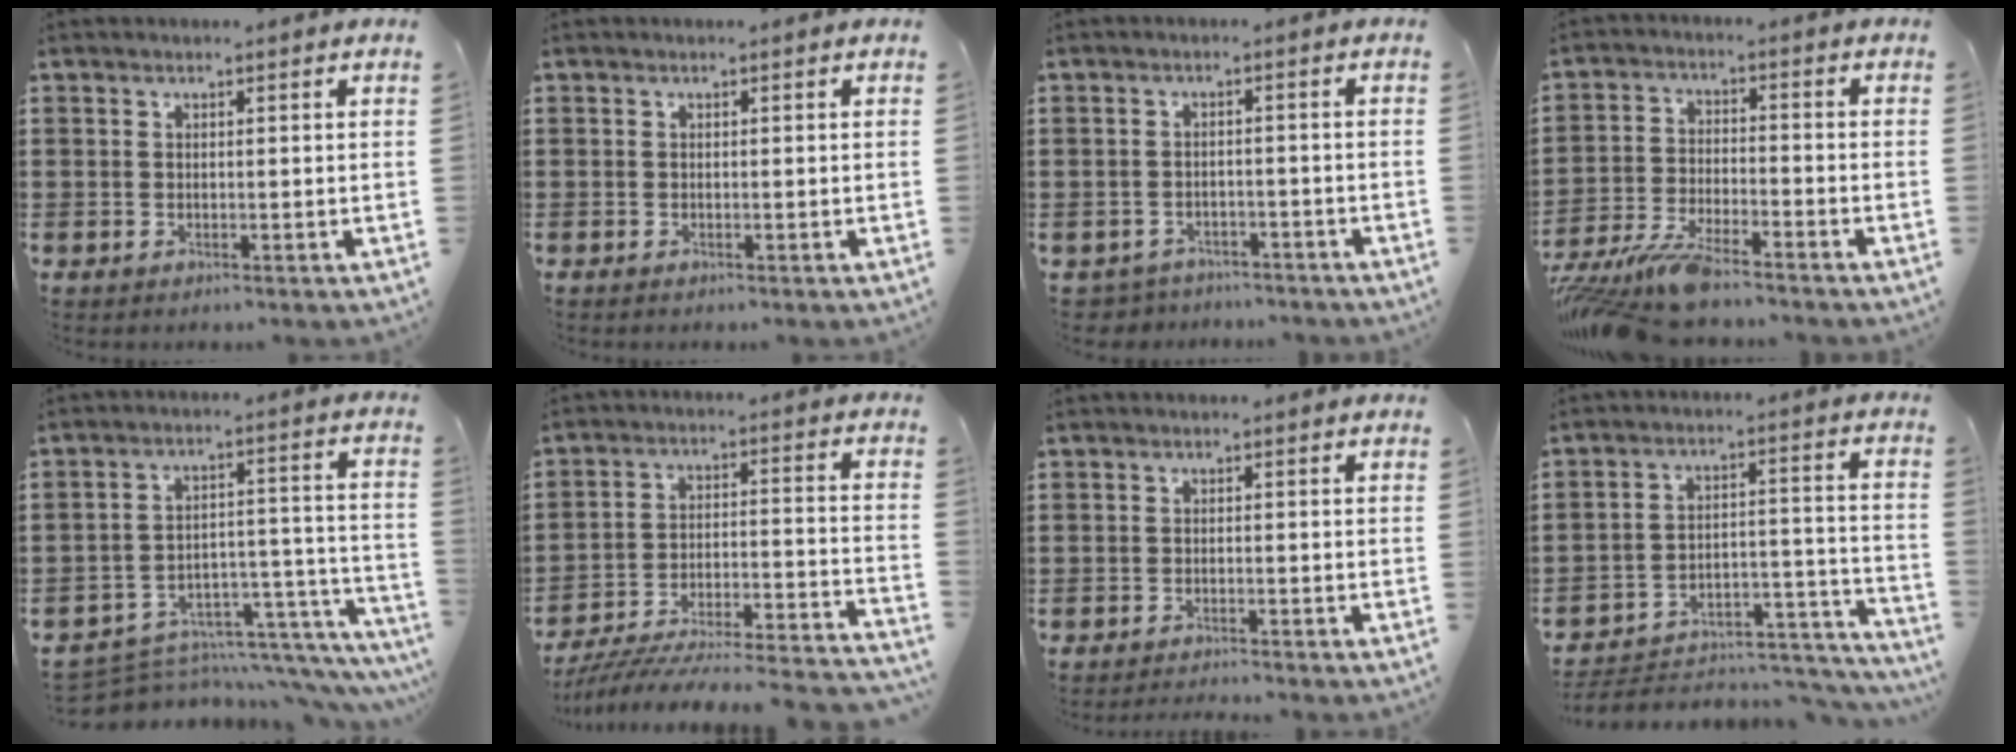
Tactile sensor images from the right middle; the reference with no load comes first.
{"total": 0.0}
{"total": 2.7, "force": [-2.7, 0.5, -0.4], "torque": [-0.002, -0.002, -0.060]}
{"total": 7.8, "force": [-6.9, 0.9, 3.4], "torque": [-0.087, -0.007, -0.138]}
{"total": 5.9, "force": [-5.2, 2.1, 1.9], "torque": [-0.032, -0.008, -0.091]}
{"total": 4.6, "force": [-4.2, 0.0, 2.0], "torque": [-0.038, -0.022, -0.089]}
{"total": 1.2, "force": [-1.2, -0.3, 0.2], "torque": [-0.005, -0.001, -0.023]}
{"total": 3.5, "force": [-3.2, 1.3, 1.0], "torque": [-0.023, -0.007, -0.068]}